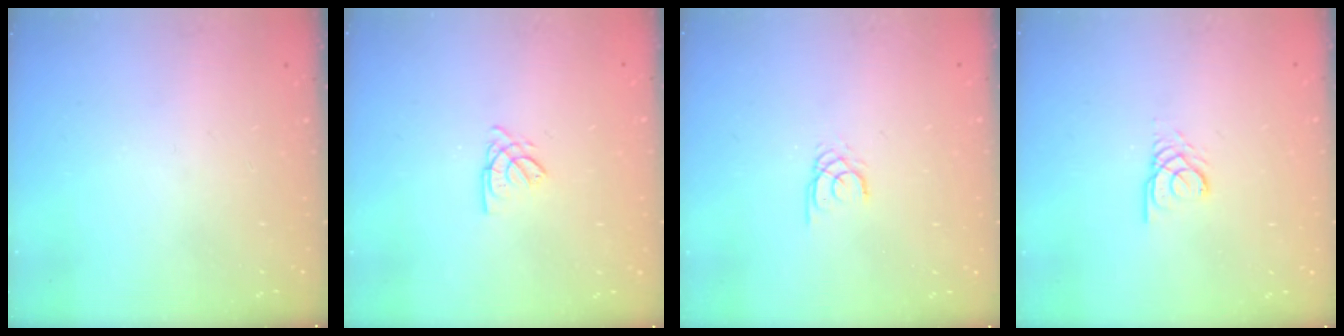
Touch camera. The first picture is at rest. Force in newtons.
{"total": 2.6, "press": 2.6, "slide": 0.1}
{"total": 1.9, "press": 1.9, "slide": 0.3}
{"total": 2.3, "press": 2.3, "slide": 0.1}